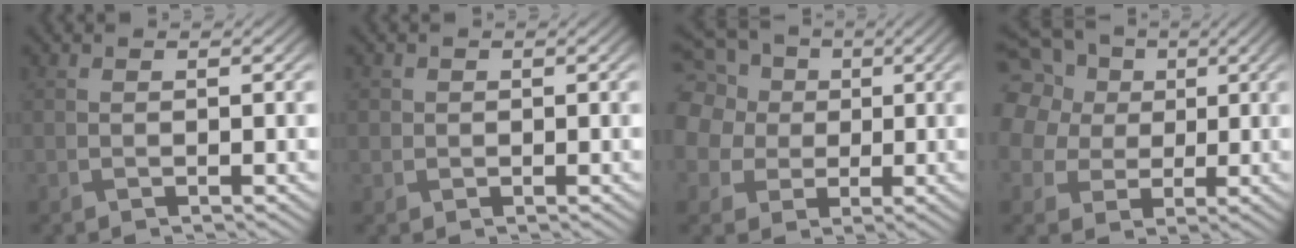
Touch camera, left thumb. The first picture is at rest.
{"total": 1.2, "force": [0.1, 1.2, 0.1], "torque": [0.001, -0.004, 0.000]}
{"total": 13.3, "force": [3.5, 11.4, 5.9], "torque": [-0.219, 0.015, 0.054]}
{"total": 17.8, "force": [7.1, 14.4, 7.8], "torque": [-0.270, 0.031, 0.121]}